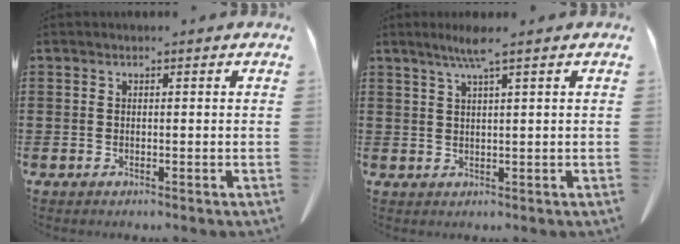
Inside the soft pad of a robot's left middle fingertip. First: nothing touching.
{"total": 3.7, "force": [2.3, -0.2, 2.9], "torque": [-0.061, 0.000, 0.041]}